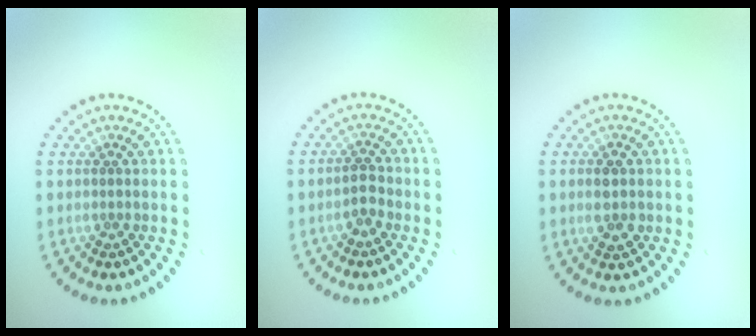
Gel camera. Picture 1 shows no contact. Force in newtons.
{"total": 1.9, "press": 1.8, "slide": 0.6}
{"total": 2.8, "press": 2.8, "slide": 0.3}